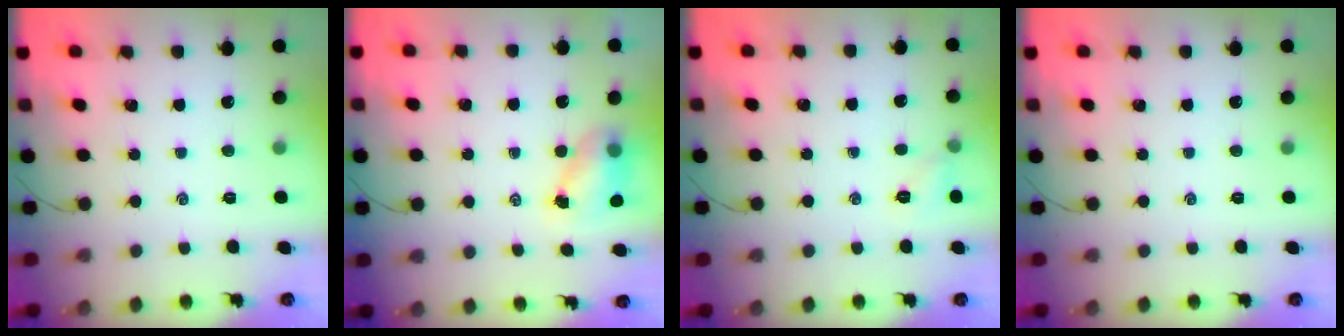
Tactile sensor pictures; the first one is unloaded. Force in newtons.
{"total": 5.6, "press": 5.6, "slide": 0.5}
{"total": 5.6, "press": 5.4, "slide": 1.6}
{"total": 0.0}